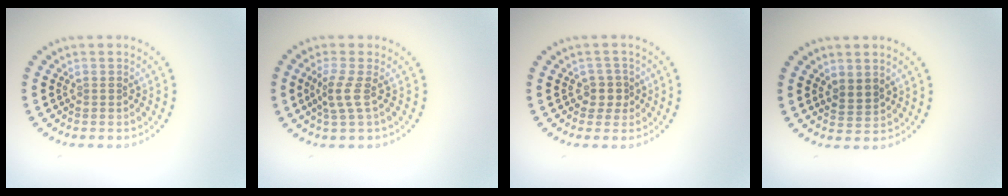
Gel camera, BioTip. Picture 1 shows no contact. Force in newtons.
{"total": 2.1, "press": 1.5, "slide": 1.4}
{"total": 1.7, "press": 1.4, "slide": 1.0}
{"total": 1.7, "press": 1.5, "slide": 0.8}